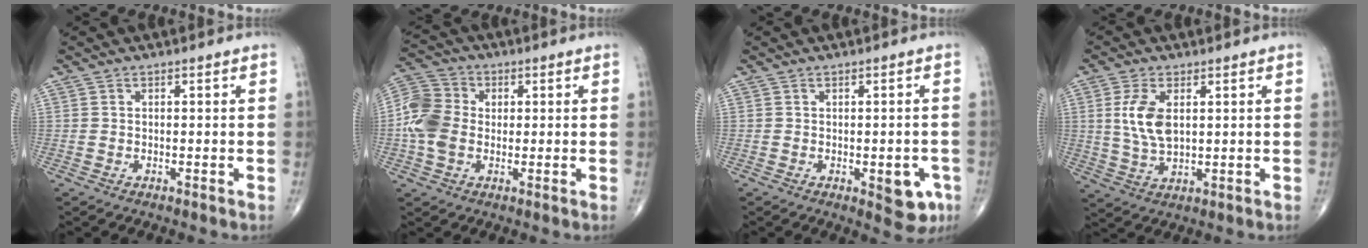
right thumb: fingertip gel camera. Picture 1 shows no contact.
{"total": 9.3, "force": [-0.4, 7.2, 5.9], "torque": [-0.122, 0.020, -0.016]}
{"total": 6.2, "force": [-2.2, 2.9, 5.1], "torque": [-0.036, 0.003, -0.020]}
{"total": 7.7, "force": [1.7, 4.0, 6.4], "torque": [-0.134, -0.010, 0.038]}